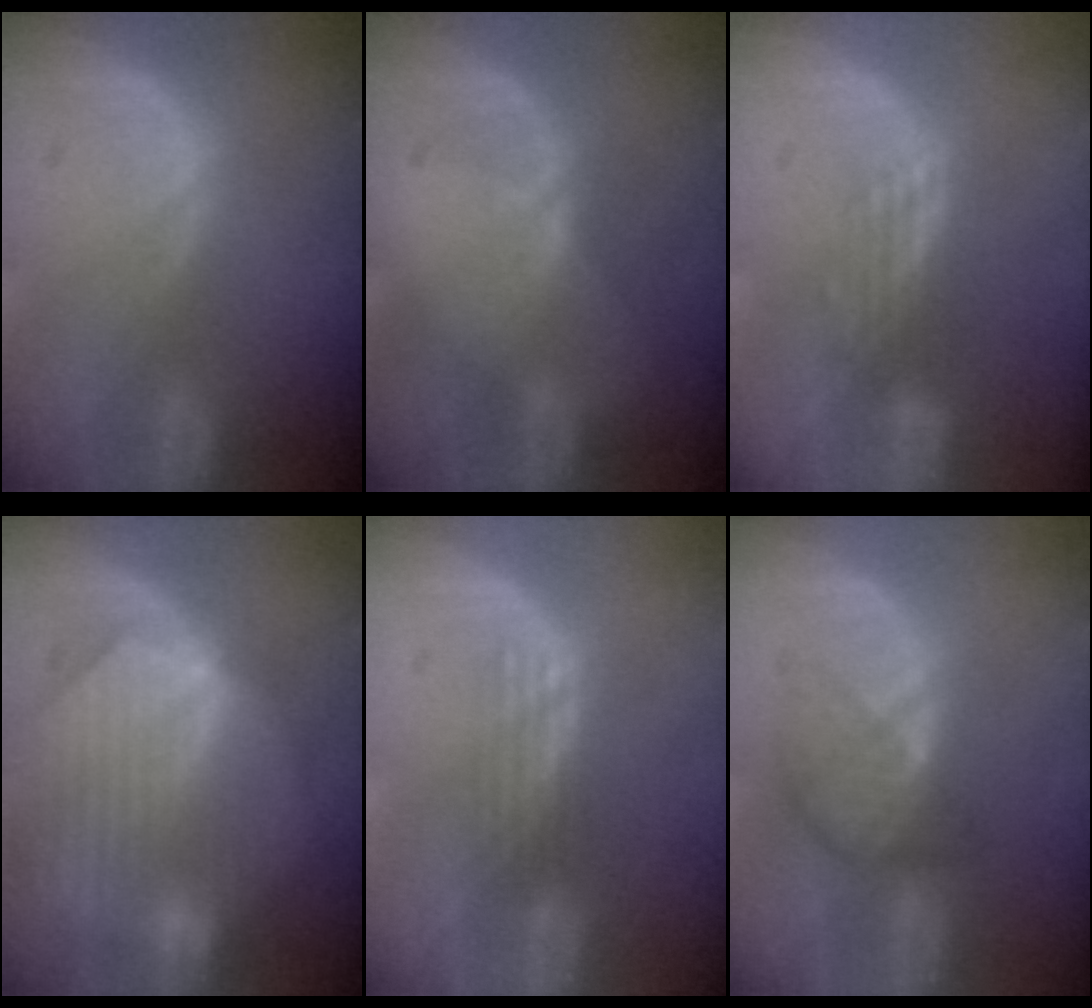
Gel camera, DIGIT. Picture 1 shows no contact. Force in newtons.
{"total": 2.3, "press": 1.8, "slide": 1.4}
{"total": 3.0, "press": 2.5, "slide": 1.7}
{"total": 10.2, "press": 9.0, "slide": 4.9}
{"total": 2.9, "press": 2.6, "slide": 1.4}
{"total": 4.7, "press": 4.2, "slide": 2.1}